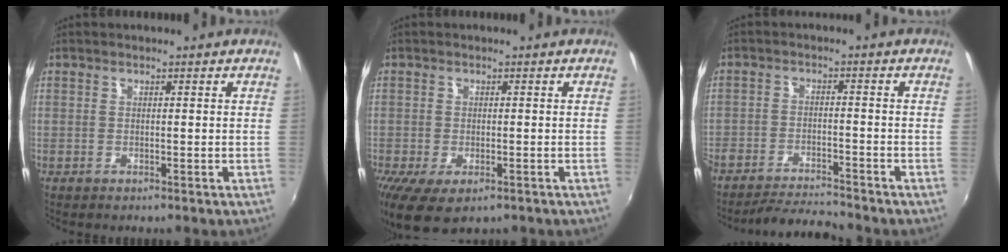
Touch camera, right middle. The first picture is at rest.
{"total": 7.6, "force": [-4.2, 3.6, 5.3], "torque": [-0.110, -0.037, -0.066]}
{"total": 8.2, "force": [-7.8, 0.4, 2.4], "torque": [-0.067, -0.004, -0.134]}